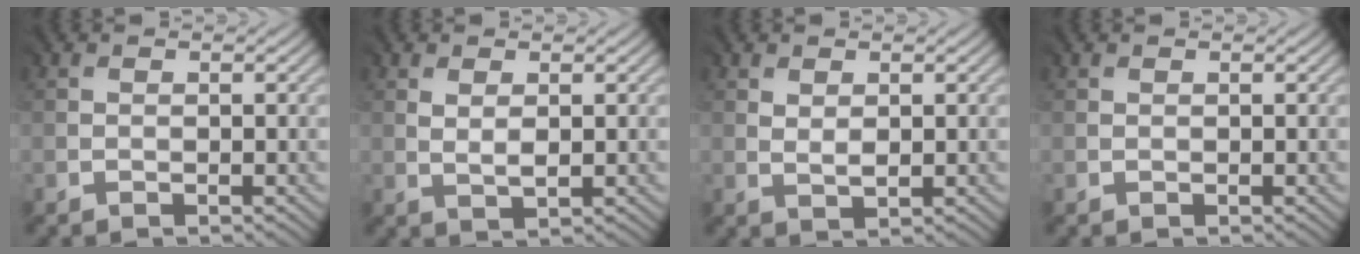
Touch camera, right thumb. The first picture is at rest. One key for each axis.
{"total": 1.8, "fx": 0.8, "fy": 0.7, "fz": 1.4, "tx": -0.031, "ty": -0.003, "tz": 0.020}
{"total": 1.7, "fx": 0.8, "fy": 0.9, "fz": 1.1, "tx": -0.023, "ty": -0.003, "tz": 0.019}
{"total": 0.0}